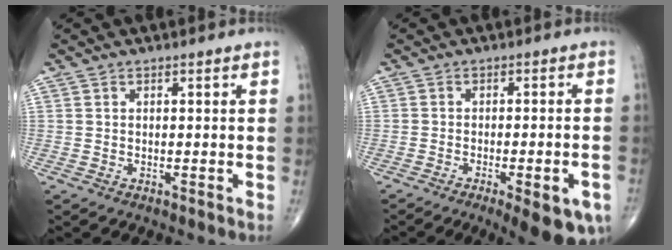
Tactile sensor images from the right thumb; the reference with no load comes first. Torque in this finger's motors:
{"motor_torque": [0.13, 0.39, 0.18, -0.36, 0.07]}